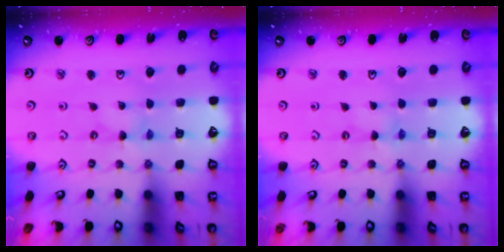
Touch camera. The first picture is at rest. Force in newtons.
{"total": 0.0}